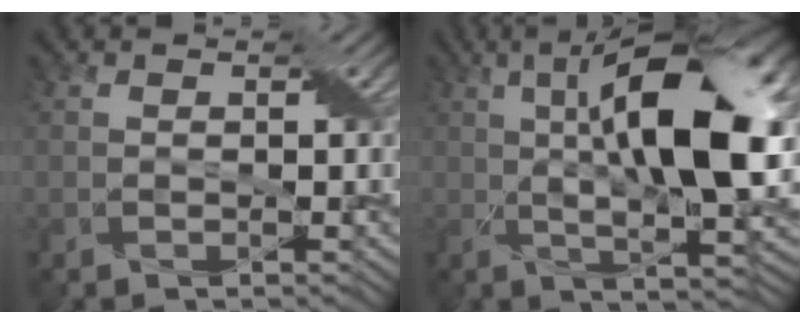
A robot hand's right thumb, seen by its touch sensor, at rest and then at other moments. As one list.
[{"total": 14.3, "force": [2.5, 4.4, 13.4], "torque": [-0.217, 0.007, 0.031]}]